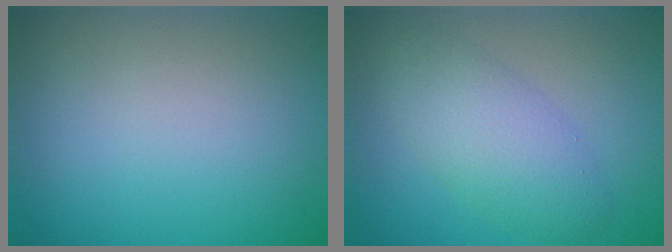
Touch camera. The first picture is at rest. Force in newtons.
{"total": 4.4, "press": 4.4, "slide": 0.2}